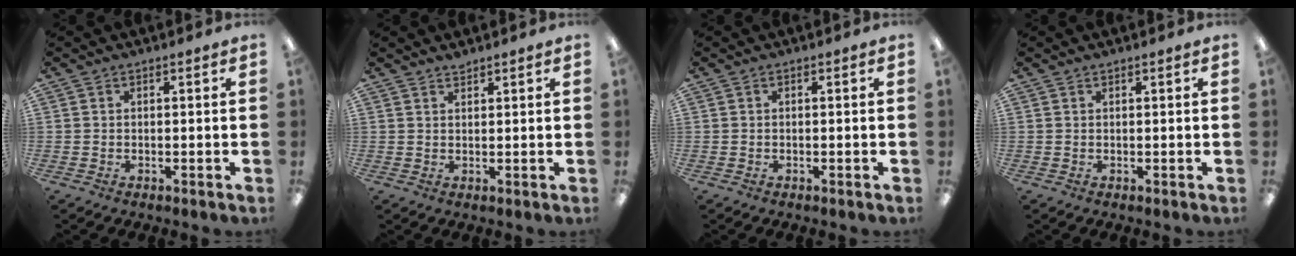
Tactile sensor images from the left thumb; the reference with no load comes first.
{"total": 1.5, "force": [1.5, 0.1, 0.0], "torque": [-0.002, -0.003, 0.028]}
{"total": 0.0}
{"total": 0.5, "force": [0.5, 0.0, 0.1], "torque": [-0.002, 0.000, 0.009]}